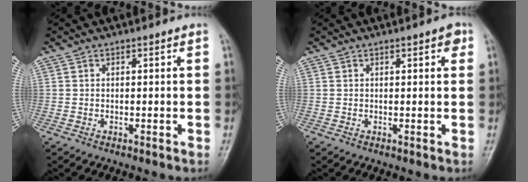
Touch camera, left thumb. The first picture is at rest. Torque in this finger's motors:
{"motor_torque": [-0.18, -0.08, 0.09, 0.14, 0.04]}